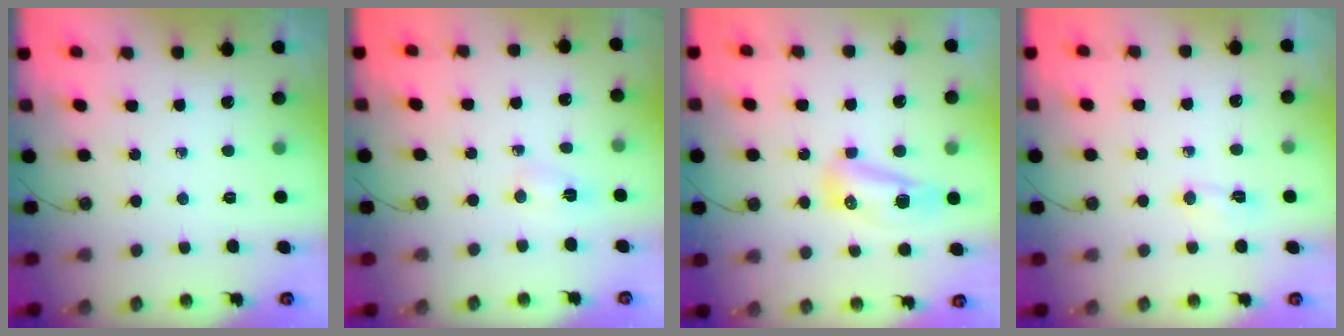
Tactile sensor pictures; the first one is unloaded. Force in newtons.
{"total": 2.4, "press": 2.4, "slide": 0.3}
{"total": 8.4, "press": 8.3, "slide": 1.2}
{"total": 3.5, "press": 3.5, "slide": 0.5}